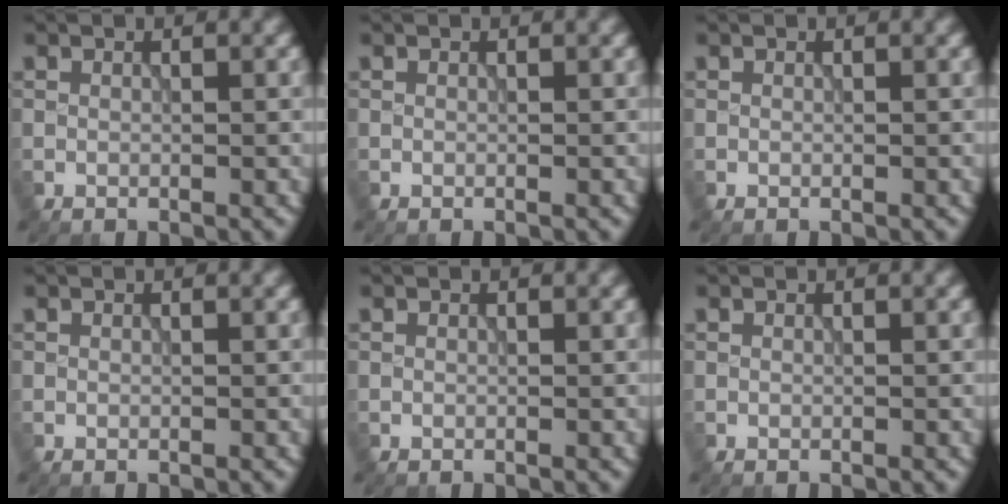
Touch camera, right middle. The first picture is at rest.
{"total": 0.0}
{"total": 0.0}
{"total": 0.0}
{"total": 0.0}
{"total": 0.0}